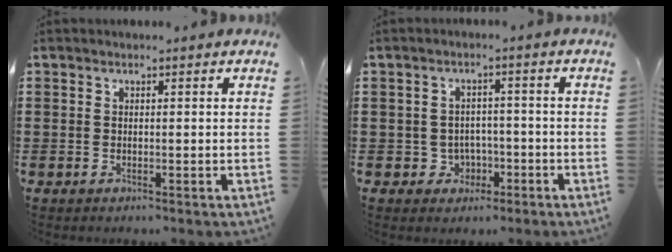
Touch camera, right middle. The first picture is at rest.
{"total": 2.9, "force": [-1.4, 2.4, 0.8], "torque": [-0.026, 0.003, -0.031]}